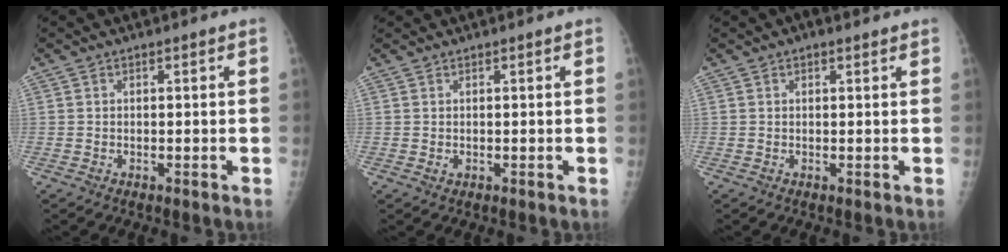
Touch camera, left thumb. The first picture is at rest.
{"total": 0.7, "force": [0.3, 0.6, 0.2], "torque": [0.003, 0.003, 0.005]}
{"total": 0.7, "force": [0.5, 0.3, 0.3], "torque": [-0.002, -0.001, 0.006]}